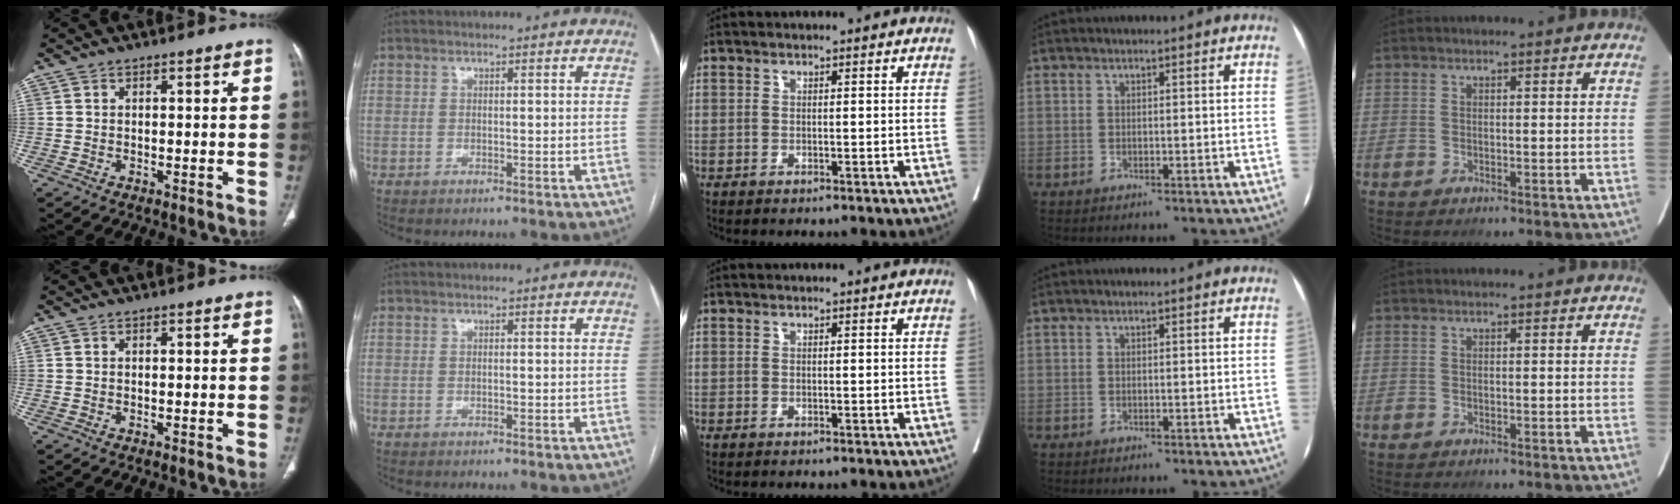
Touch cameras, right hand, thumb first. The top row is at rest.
{}